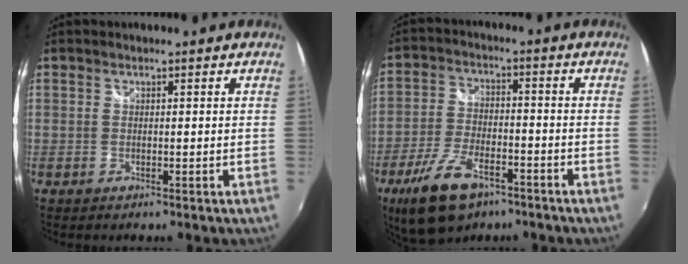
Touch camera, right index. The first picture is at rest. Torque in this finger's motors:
{"motor_torque": [1.04, -1.10, 0.61, 0.06]}